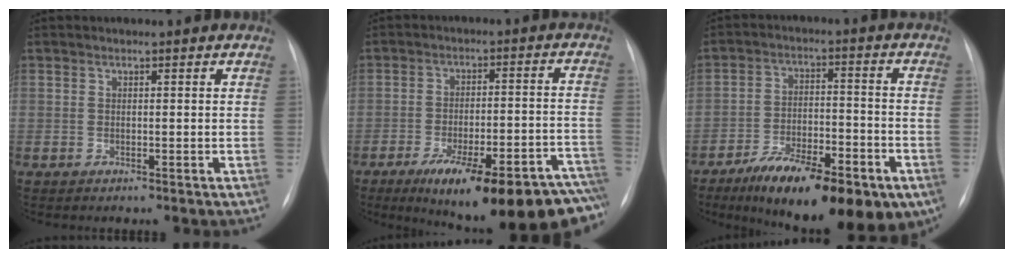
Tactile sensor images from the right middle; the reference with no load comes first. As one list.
[{"total": 23.5, "force": [-17.4, 4.1, 15.2], "torque": [-0.146, 0.015, -0.239]}, {"total": 18.7, "force": [-11.6, 5.9, 13.4], "torque": [-0.173, 0.005, -0.179]}]